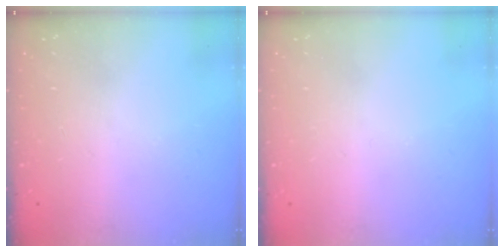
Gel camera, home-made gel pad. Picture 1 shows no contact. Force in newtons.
{"total": 0.0}